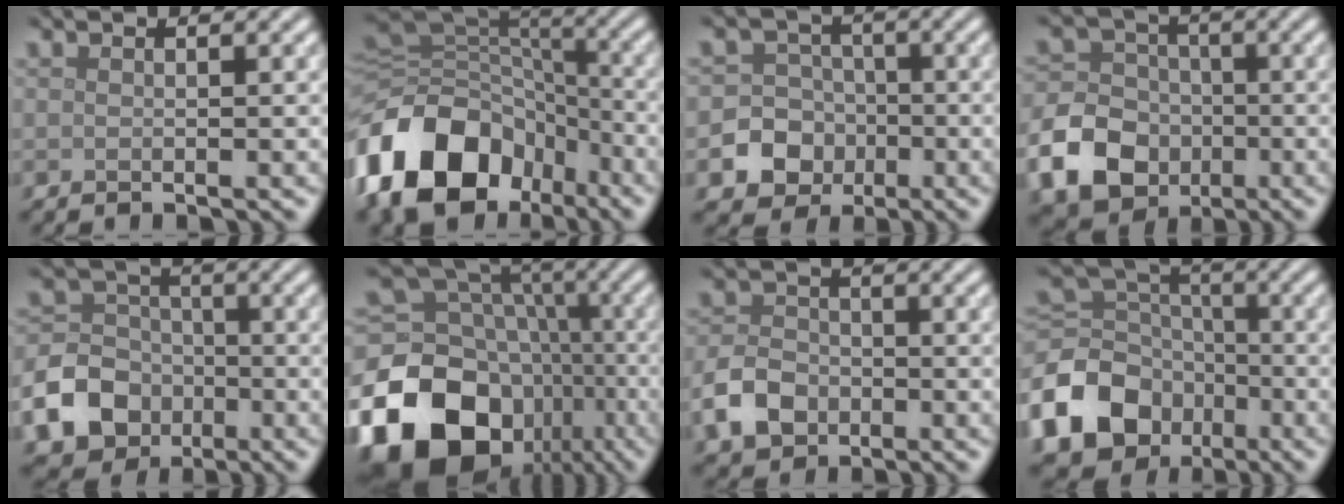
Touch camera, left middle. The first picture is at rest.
{"total": 15.5, "force": [-7.4, 11.1, 7.9], "torque": [-0.193, -0.013, -0.132]}
{"total": 7.5, "force": [-2.6, 6.9, 1.6], "torque": [-0.016, -0.005, -0.074]}
{"total": 11.5, "force": [-4.7, 9.5, 4.5], "torque": [-0.092, -0.042, -0.112]}
{"total": 10.9, "force": [-4.6, 9.2, 3.5], "torque": [-0.076, -0.036, -0.104]}
{"total": 20.4, "force": [-7.9, 16.1, 9.8], "torque": [-0.233, -0.035, -0.128]}
{"total": 4.2, "force": [-1.8, 3.1, 2.1], "torque": [-0.045, -0.001, -0.041]}
{"total": 14.4, "force": [-6.7, 11.3, 5.9], "torque": [-0.165, -0.028, -0.132]}